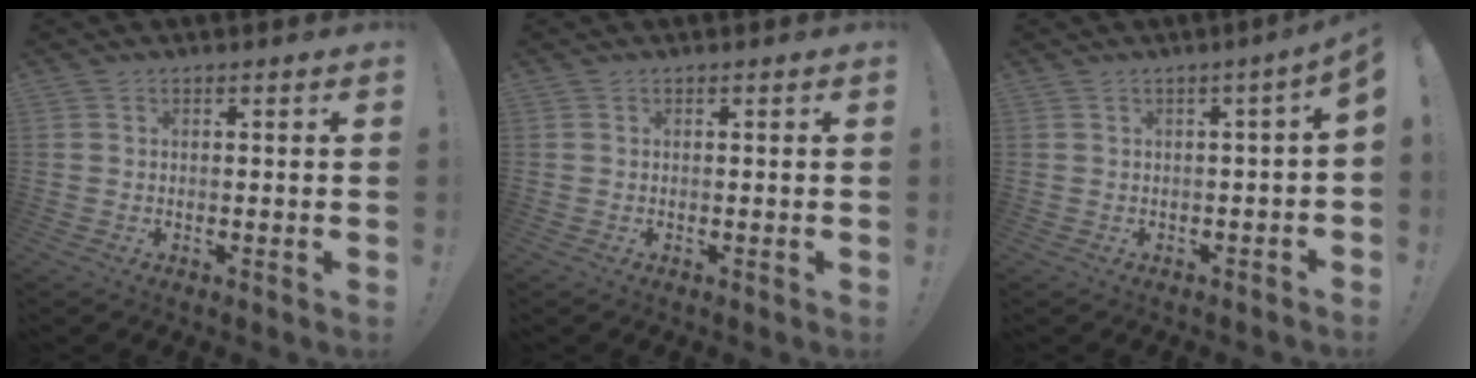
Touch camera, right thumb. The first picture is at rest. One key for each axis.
{"total": 0.0}
{"total": 2.7, "fx": -0.3, "fy": -0.1, "fz": 2.7, "tx": -0.043, "ty": -0.006, "tz": -0.005}